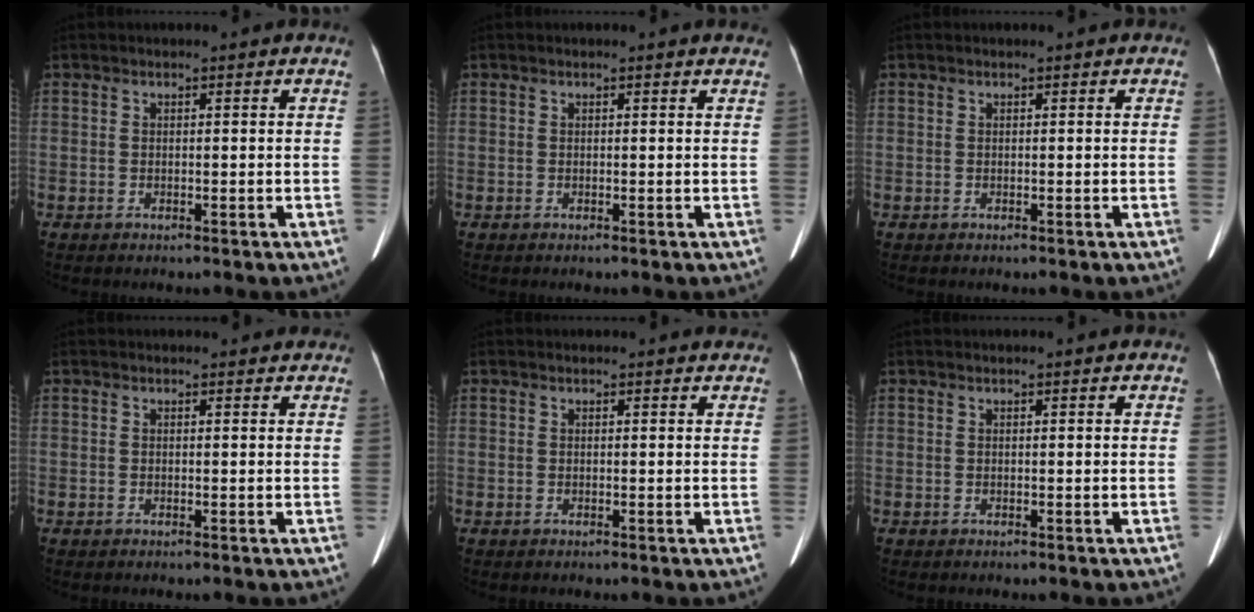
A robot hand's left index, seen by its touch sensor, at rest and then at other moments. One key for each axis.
{"total": 1.8, "fx": 1.7, "fy": 0.2, "fz": 0.4, "tx": -0.011, "ty": -0.003, "tz": 0.004}
{"total": 0.0}
{"total": 3.3, "fx": 3.0, "fy": 1.2, "fz": 0.6, "tx": -0.003, "ty": 0.007, "tz": 0.022}
{"total": 4.3, "fx": 4.1, "fy": 1.2, "fz": 0.7, "tx": -0.003, "ty": 0.009, "tz": 0.032}
{"total": 1.8, "fx": 1.6, "fy": 0.2, "fz": 0.7, "tx": -0.012, "ty": 0.016, "tz": 0.019}